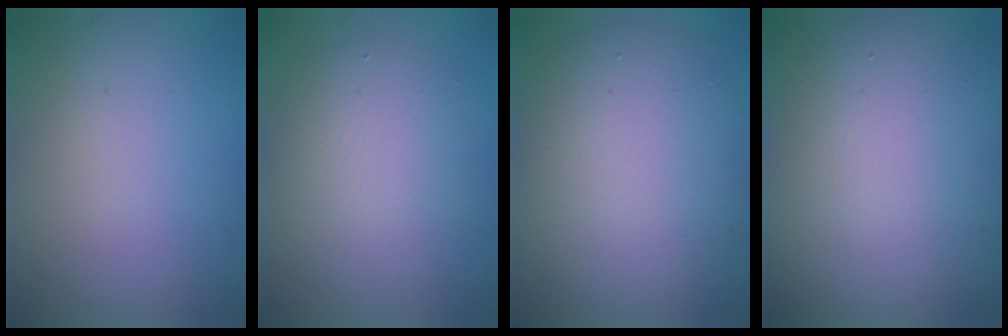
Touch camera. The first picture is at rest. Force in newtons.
{"total": 4.4, "press": 4.4, "slide": 0.1}
{"total": 8.8, "press": 8.8, "slide": 0.3}
{"total": 16.1, "press": 16.1, "slide": 0.6}